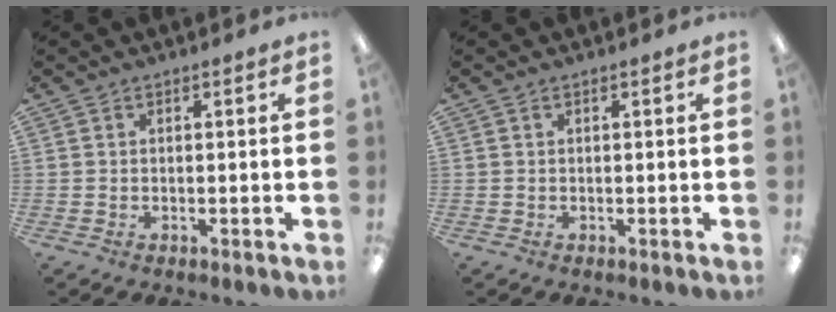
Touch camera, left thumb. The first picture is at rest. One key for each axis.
{"total": 0.0}